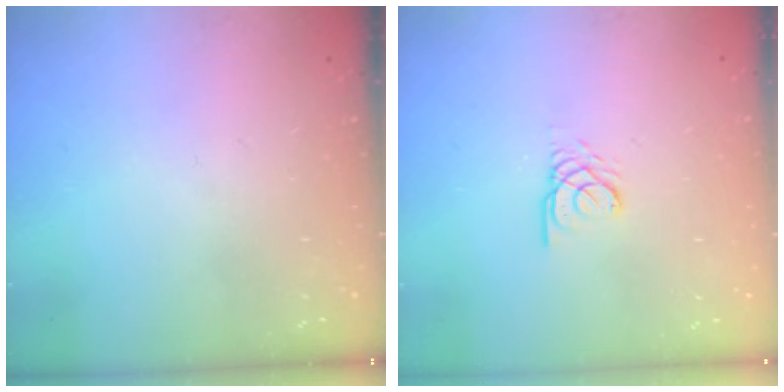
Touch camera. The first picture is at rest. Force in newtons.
{"total": 2.4, "press": 2.4, "slide": 0.1}